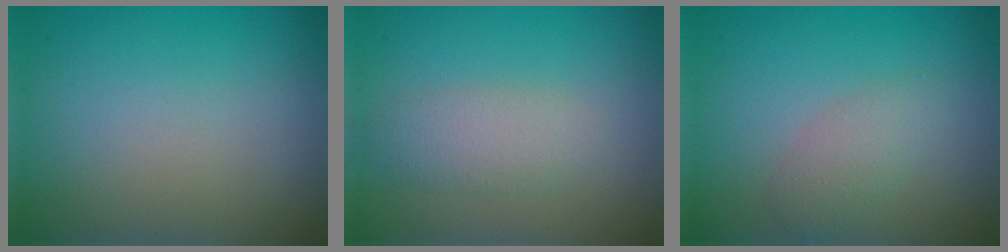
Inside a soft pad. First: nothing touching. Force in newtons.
{"total": 2.6, "press": 2.6, "slide": 0.1}
{"total": 2.1, "press": 2.1, "slide": 0.1}